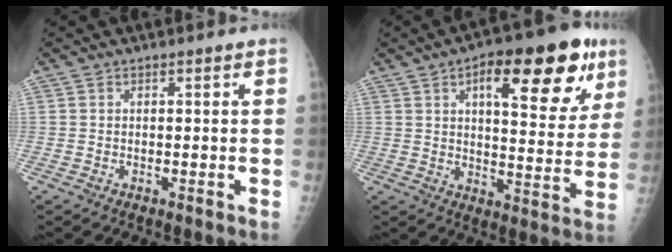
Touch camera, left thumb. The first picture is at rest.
{"total": 20.4, "force": [9.5, 7.9, 16.2], "torque": [-0.183, -0.017, 0.131]}